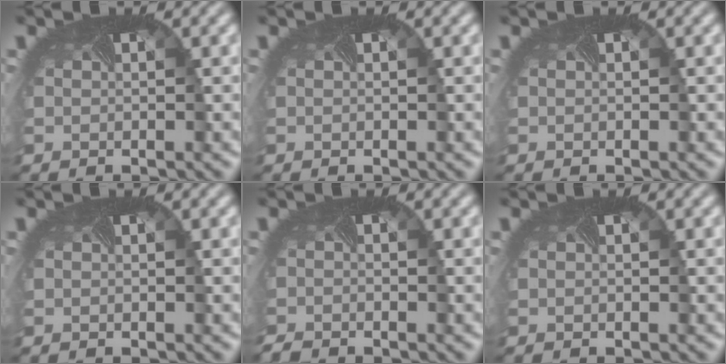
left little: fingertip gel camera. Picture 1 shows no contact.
{"total": 0.0}
{"total": 0.0}
{"total": 0.0}
{"total": 1.5, "force": [-1.5, -0.1, -0.3], "torque": [-0.008, -0.012, -0.033]}
{"total": 0.0}